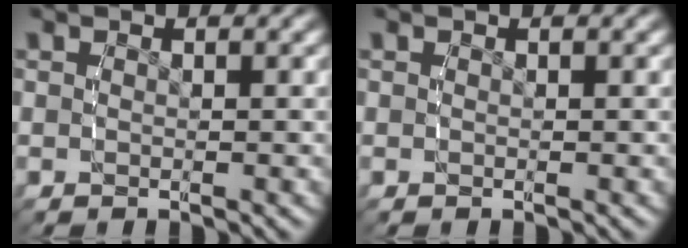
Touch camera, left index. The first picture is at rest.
{"total": 0.0}